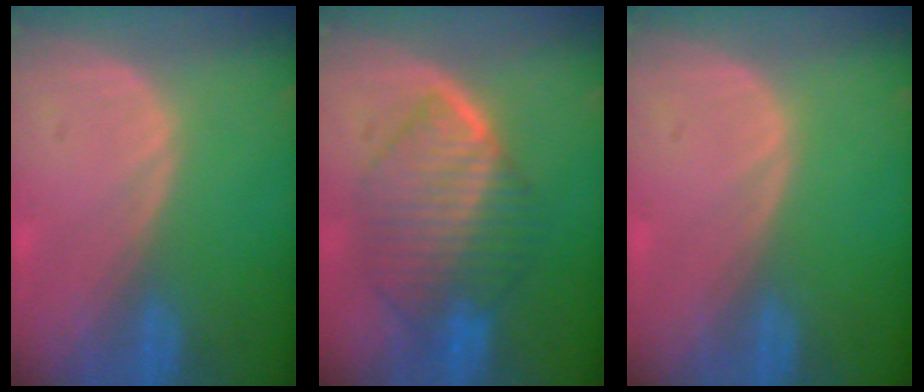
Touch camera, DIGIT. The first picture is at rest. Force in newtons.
{"total": 9.3, "press": 9.3, "slide": 0.6}
{"total": 0.0}